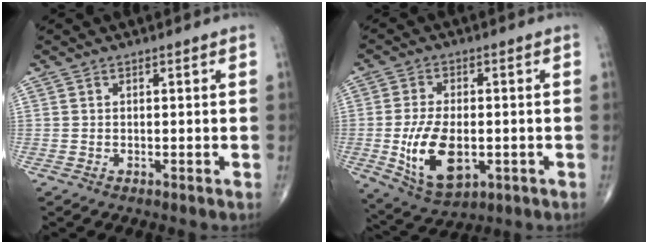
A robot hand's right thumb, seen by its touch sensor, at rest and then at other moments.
{"total": 12.9, "force": [-2.4, 7.0, 10.5], "torque": [-0.188, -0.007, -0.028]}